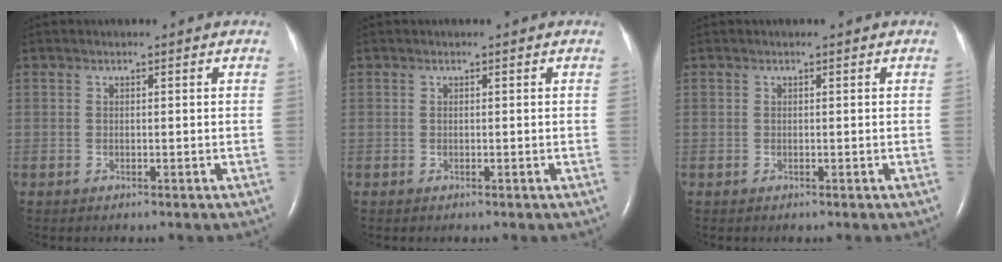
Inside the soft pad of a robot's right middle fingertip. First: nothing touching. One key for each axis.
{"total": 0.0}
{"total": 0.0}